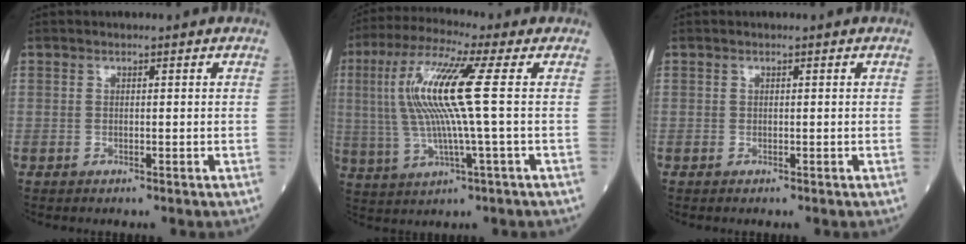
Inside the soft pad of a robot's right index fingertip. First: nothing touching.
{"total": 12.5, "force": [1.8, -0.3, 12.4], "torque": [-0.268, 0.013, 0.031]}
{"total": 0.0}